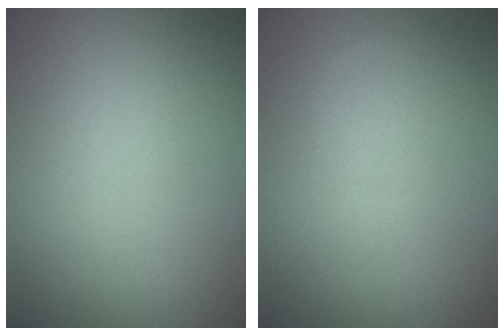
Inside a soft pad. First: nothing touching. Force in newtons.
{"total": 0.0}